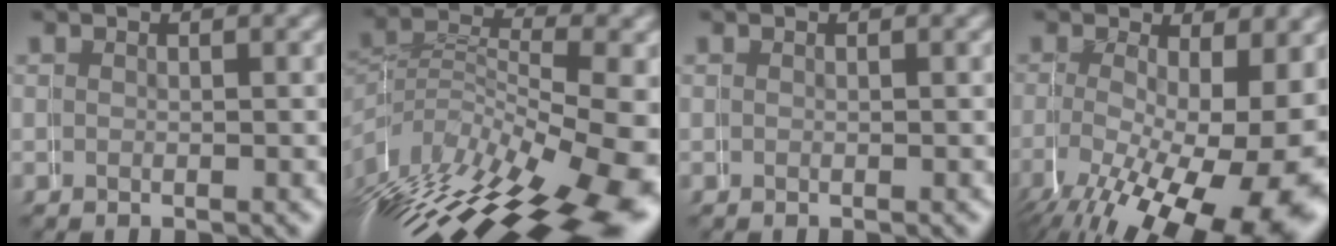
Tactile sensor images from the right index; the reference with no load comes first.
{"total": 11.5, "force": [-4.7, 6.2, 8.4], "torque": [-0.149, -0.036, -0.052]}
{"total": 0.0}
{"total": 9.9, "force": [-2.4, 4.4, 8.6], "torque": [-0.119, -0.040, -0.009]}